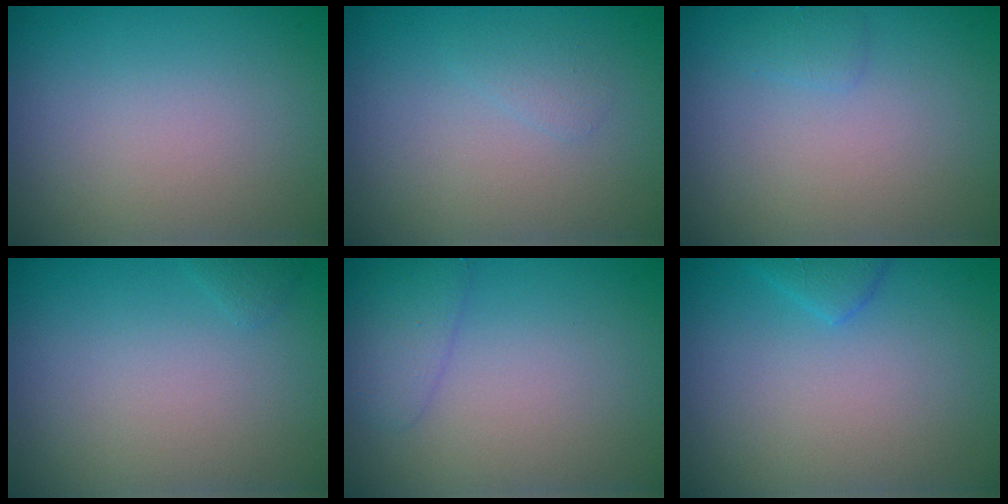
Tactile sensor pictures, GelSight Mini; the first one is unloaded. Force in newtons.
{"total": 0.9, "press": 0.9, "slide": 0.0}
{"total": 0.8, "press": 0.8, "slide": 0.0}
{"total": 0.6, "press": 0.6, "slide": 0.1}
{"total": 1.9, "press": 1.9, "slide": 0.1}
{"total": 1.6, "press": 1.6, "slide": 0.2}